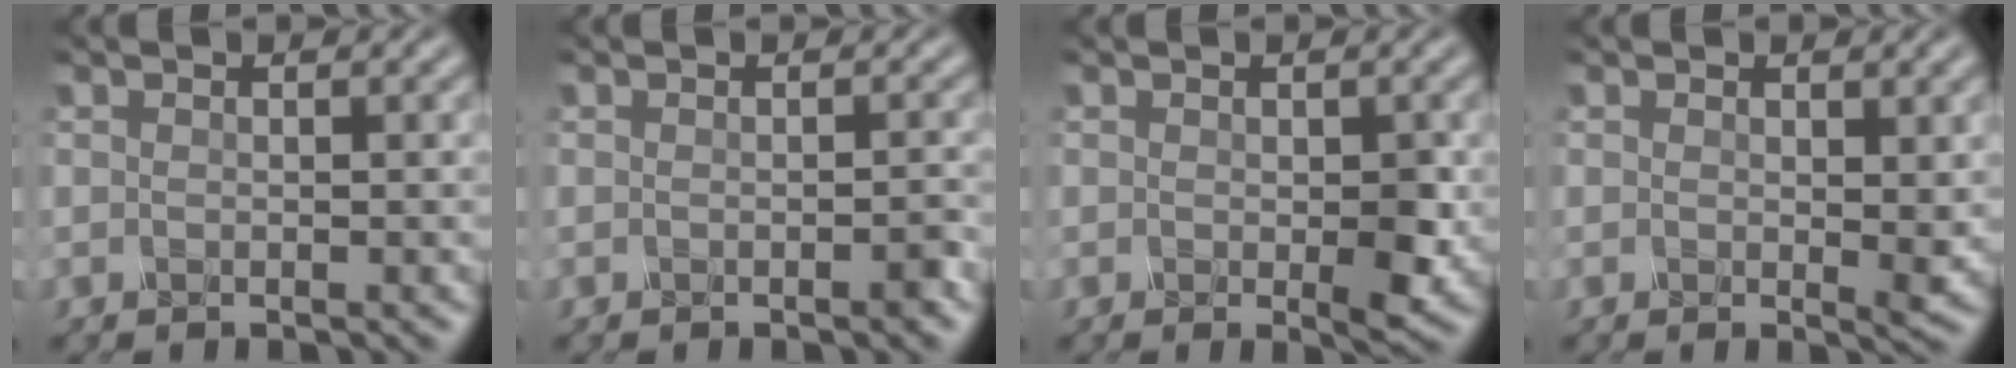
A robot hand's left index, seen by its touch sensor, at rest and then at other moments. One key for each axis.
{"total": 1.4, "fx": -1.1, "fy": 0.1, "fz": 0.9, "tx": -0.013, "ty": 0.003, "tz": -0.013}
{"total": 2.2, "fx": -0.7, "fy": 0.8, "fz": 2.0, "tx": -0.044, "ty": -0.001, "tz": -0.004}
{"total": 1.6, "fx": 0.0, "fy": 0.2, "fz": 1.6, "tx": -0.038, "ty": -0.005, "tz": 0.006}